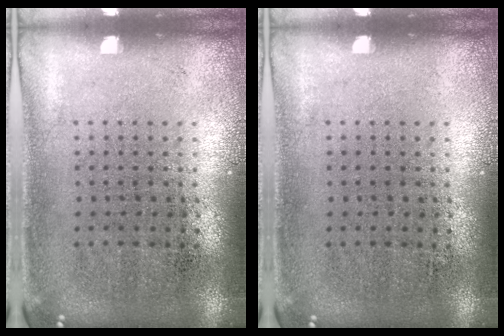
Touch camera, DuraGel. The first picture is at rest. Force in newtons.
{"total": 0.0}